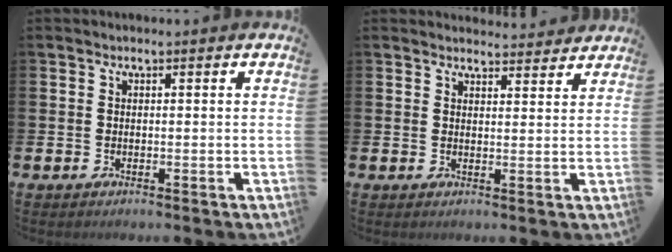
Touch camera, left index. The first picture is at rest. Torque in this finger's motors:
{"motor_torque": [-0.18, -0.43, -0.33, -0.06]}